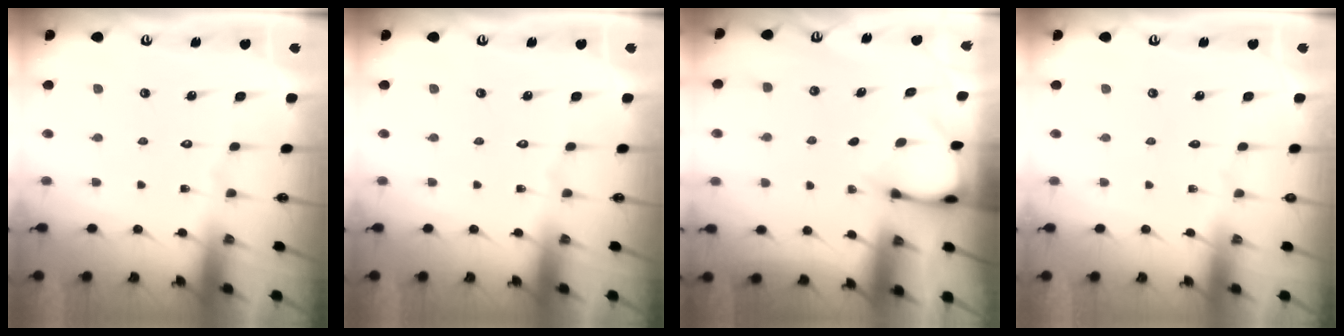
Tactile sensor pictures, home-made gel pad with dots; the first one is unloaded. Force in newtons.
{"total": 0.0}
{"total": 3.1, "press": 3.1, "slide": 0.2}
{"total": 0.0}